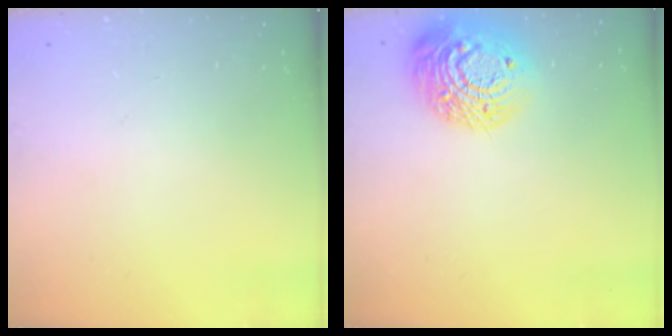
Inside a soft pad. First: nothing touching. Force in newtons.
{"total": 16.8, "press": 16.8, "slide": 1.1}